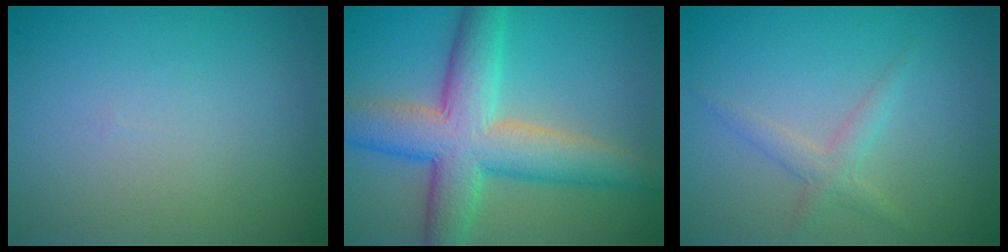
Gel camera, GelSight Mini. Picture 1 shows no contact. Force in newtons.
{"total": 9.0, "press": 9.0, "slide": 0.4}
{"total": 1.7, "press": 1.7, "slide": 0.1}